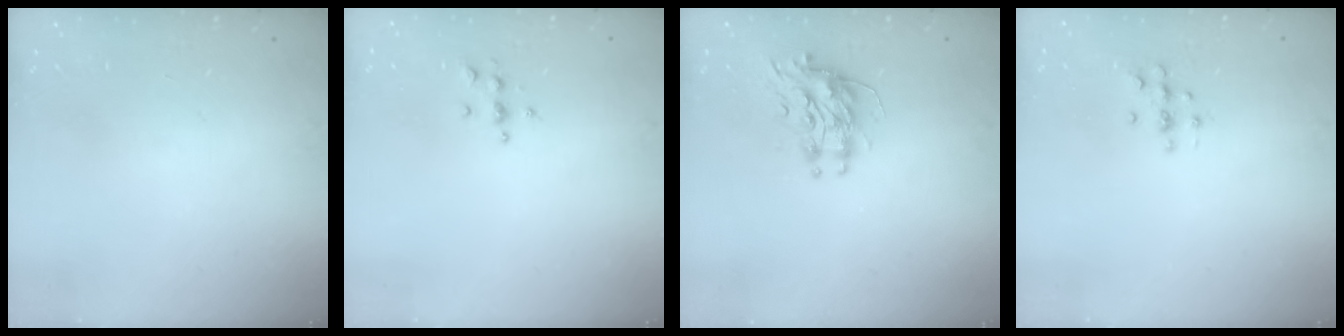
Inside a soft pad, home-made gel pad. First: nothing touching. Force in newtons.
{"total": 4.0, "press": 3.9, "slide": 0.6}
{"total": 9.0, "press": 9.0, "slide": 0.7}
{"total": 5.4, "press": 5.2, "slide": 1.6}